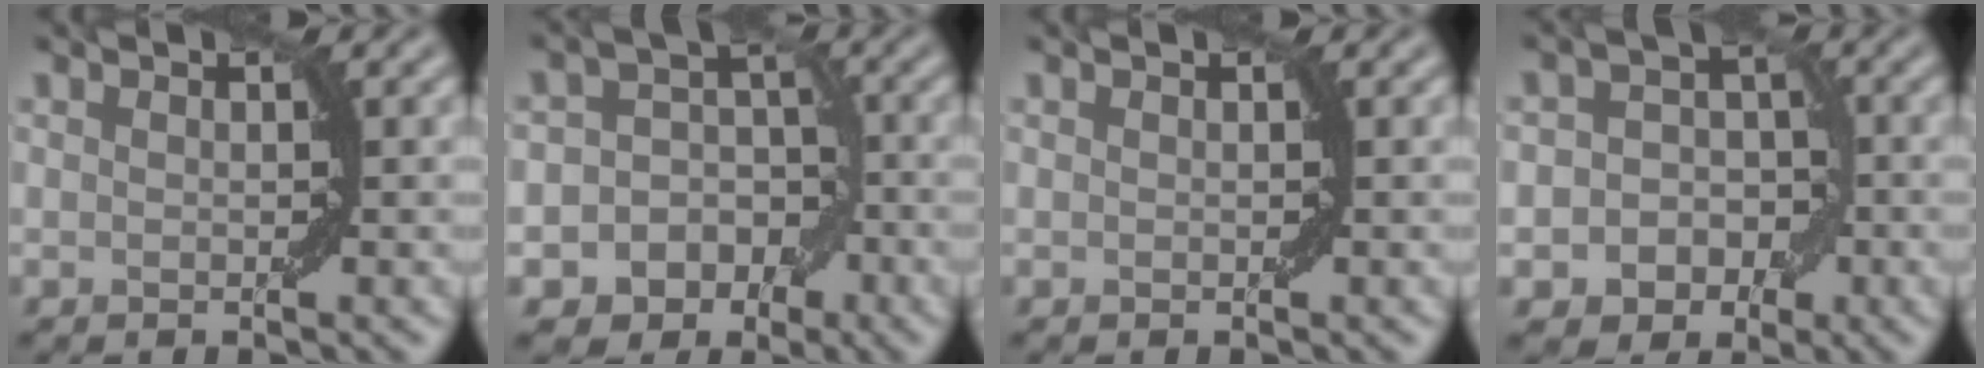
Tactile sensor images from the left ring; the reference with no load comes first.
{"total": 7.7, "force": [-3.6, 6.6, 1.8], "torque": [-0.011, 0.002, -0.070]}
{"total": 0.0}
{"total": 5.1, "force": [-1.8, 4.4, 1.9], "torque": [0.000, 0.014, -0.044]}